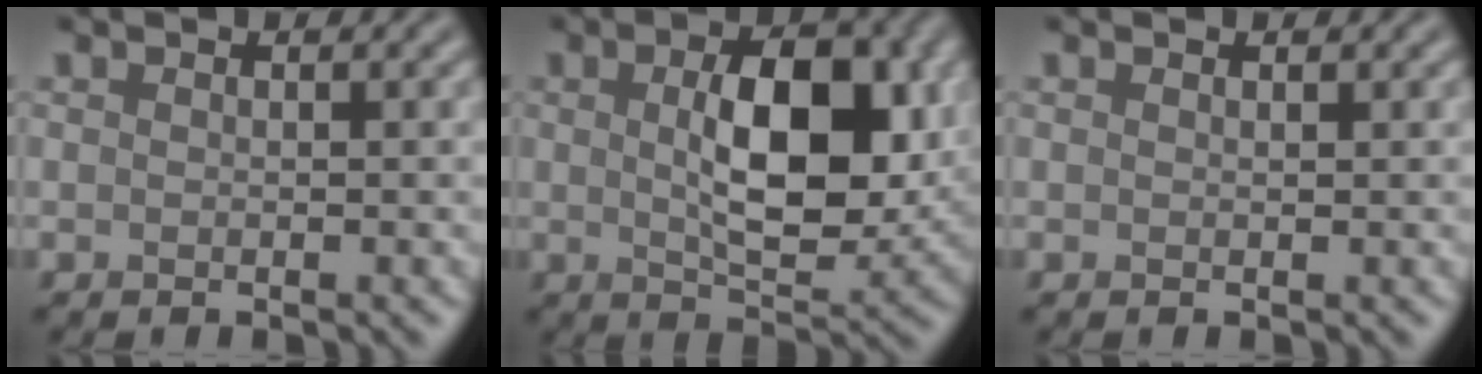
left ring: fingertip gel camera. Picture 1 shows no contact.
{"total": 8.8, "force": [1.1, 4.3, 7.6], "torque": [-0.121, -0.004, 0.024]}
{"total": 0.0}